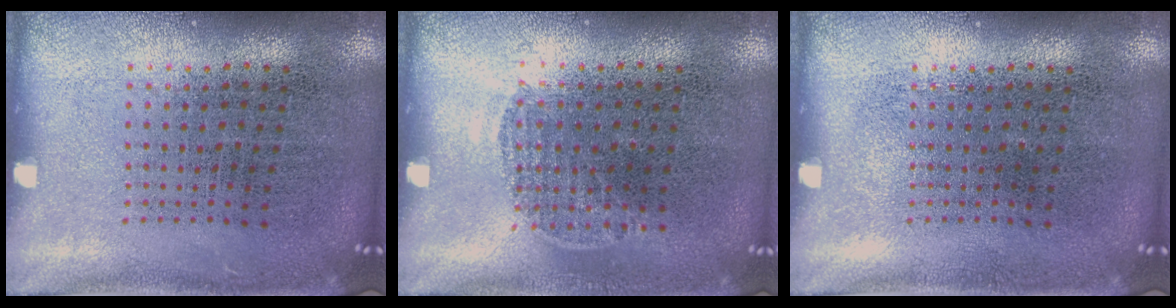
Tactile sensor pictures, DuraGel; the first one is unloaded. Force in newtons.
{"total": 0.5, "press": 0.2, "slide": 0.5}
{"total": 0.0}